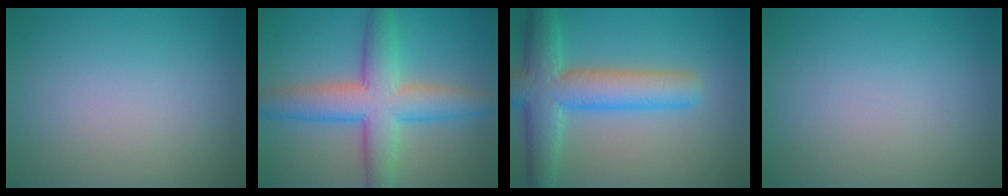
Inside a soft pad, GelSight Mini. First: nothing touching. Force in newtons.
{"total": 7.5, "press": 7.4, "slide": 0.3}
{"total": 7.6, "press": 7.6, "slide": 0.3}
{"total": 0.0}